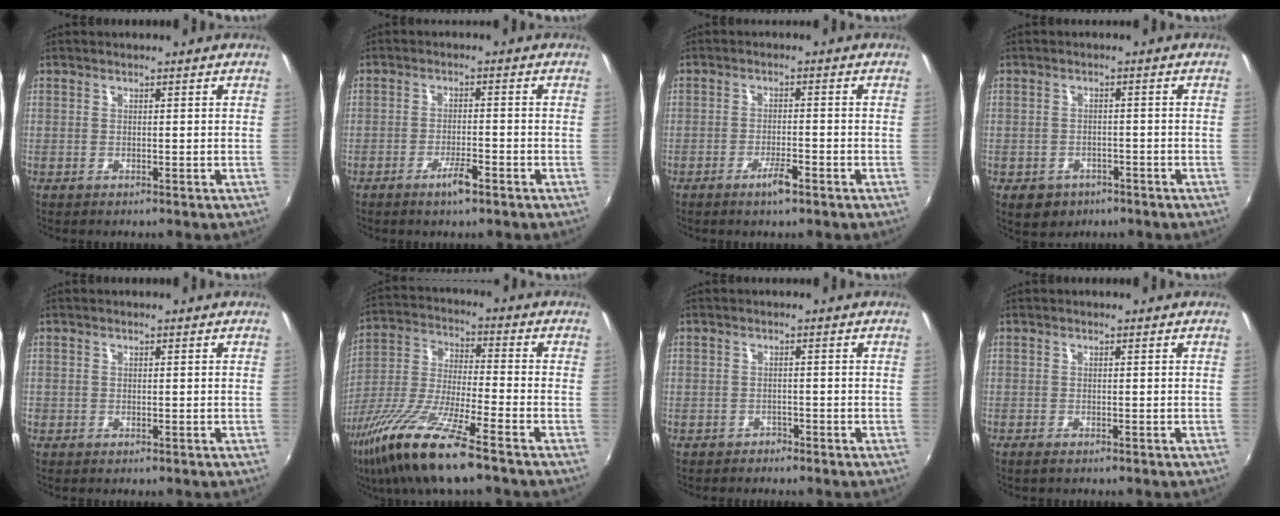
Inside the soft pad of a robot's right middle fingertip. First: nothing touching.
{"total": 3.6, "force": [-2.6, 0.7, 2.5], "torque": [-0.058, -0.005, -0.045]}
{"total": 3.4, "force": [-2.4, 0.7, 2.3], "torque": [-0.054, -0.004, -0.043]}
{"total": 5.9, "force": [-3.4, 4.3, 2.1], "torque": [-0.055, -0.012, -0.044]}
{"total": 0.7, "force": [-0.4, 0.6, 0.3], "torque": [-0.005, -0.002, -0.008]}
{"total": 17.3, "force": [-11.9, 1.7, 12.5], "torque": [-0.262, -0.038, -0.226]}
{"total": 1.8, "force": [-1.3, 1.2, -0.2], "torque": [-0.001, 0.007, -0.020]}
{"total": 1.2, "force": [-0.9, 0.1, 0.8], "torque": [-0.015, -0.003, -0.016]}